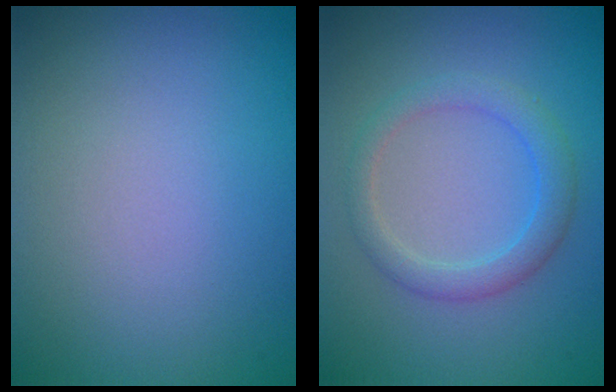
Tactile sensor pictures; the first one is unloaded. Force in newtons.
{"total": 2.7, "press": 2.6, "slide": 0.3}